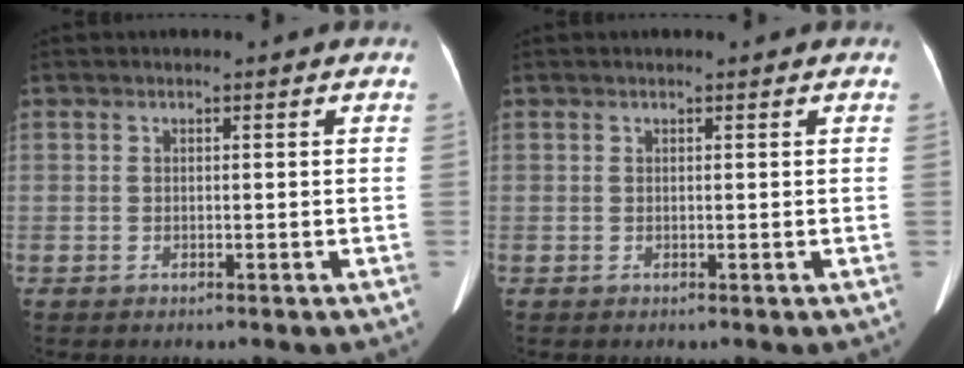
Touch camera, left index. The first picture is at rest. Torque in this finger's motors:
{"motor_torque": [0.02, 0.08, -0.10, 0.00]}